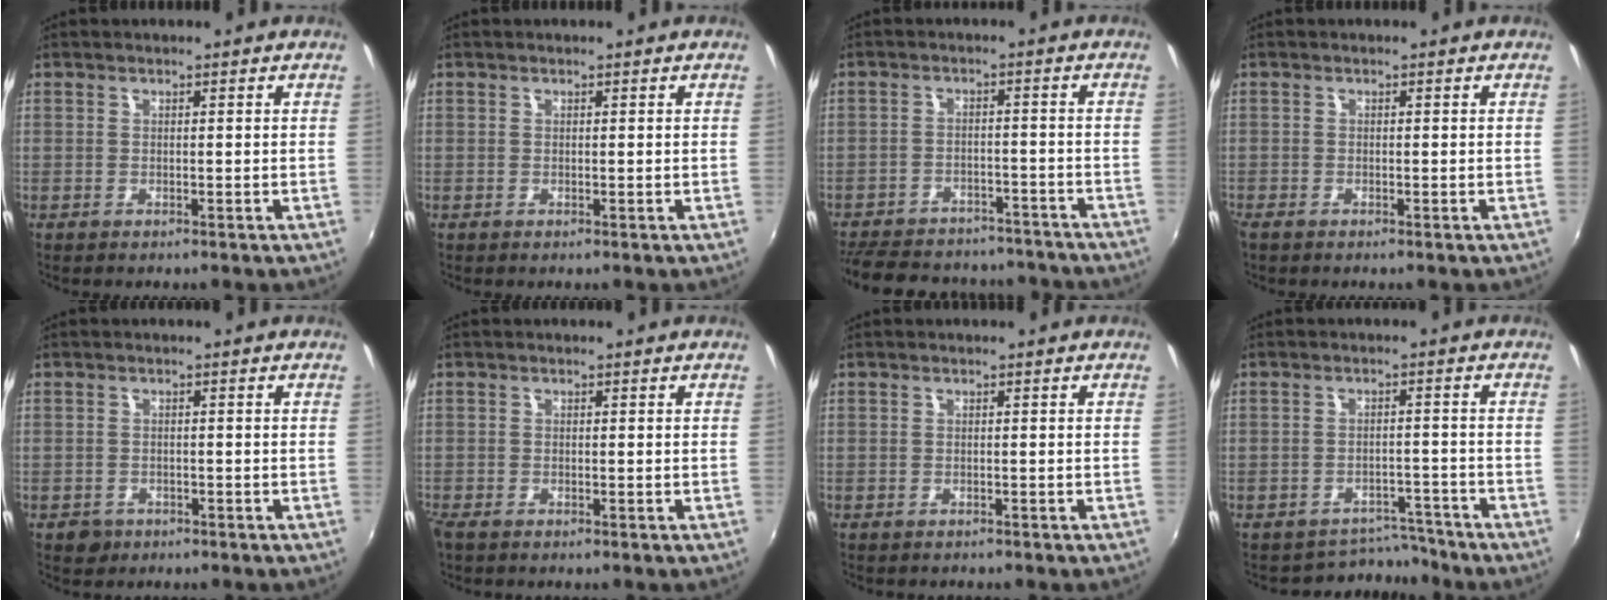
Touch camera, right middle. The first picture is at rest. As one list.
[{"total": 0.0}, {"total": 22.8, "force": [-19.5, 8.6, 8.3], "torque": [-0.188, 0.017, -0.252]}, {"total": 1.1, "force": [-0.9, 0.5, 0.3], "torque": [-0.008, -0.005, -0.020]}, {"total": 2.6, "force": [-1.4, 2.1, 0.6], "torque": [-0.019, -0.002, -0.019]}, {"total": 1.5, "force": [-1.2, 0.6, 0.6], "torque": [-0.015, -0.007, -0.026]}, {"total": 0.8, "force": [-0.8, 0.3, 0.0], "torque": [-0.004, -0.002, -0.011]}, {"total": 5.2, "force": [-4.8, 1.7, -1.0], "torque": [0.020, 0.015, -0.068]}]